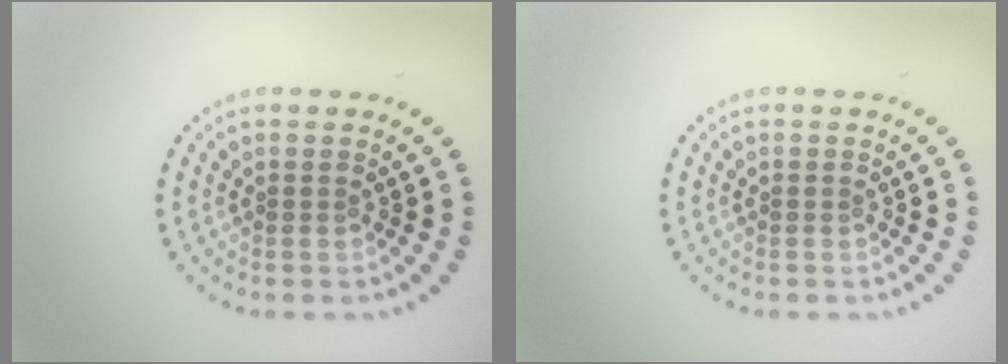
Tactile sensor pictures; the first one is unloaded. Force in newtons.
{"total": 0.0}